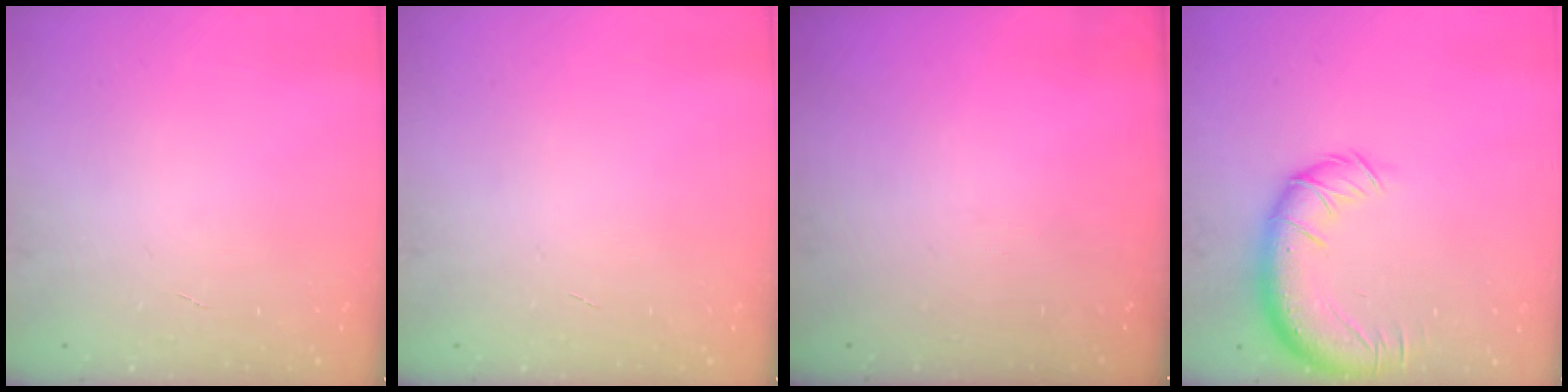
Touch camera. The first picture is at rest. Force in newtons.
{"total": 0.0}
{"total": 0.0}
{"total": 14.7, "press": 14.4, "slide": 3.0}